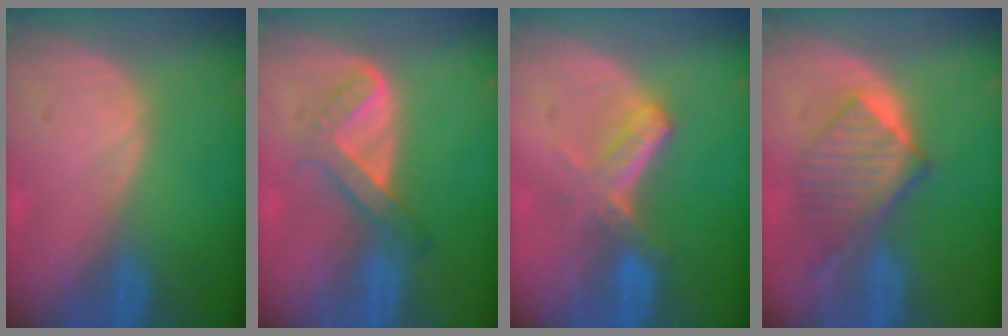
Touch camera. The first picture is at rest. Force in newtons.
{"total": 4.8, "press": 4.8, "slide": 0.9}
{"total": 5.8, "press": 5.1, "slide": 2.9}
{"total": 6.5, "press": 6.4, "slide": 1.0}